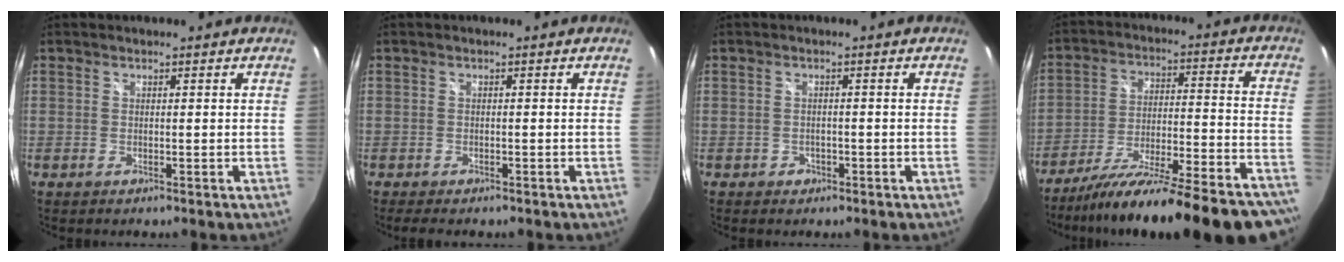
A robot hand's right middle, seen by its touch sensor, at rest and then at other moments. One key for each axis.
{"total": 3.1, "fx": -2.5, "fy": 1.1, "fz": 1.5, "tx": -0.031, "ty": -0.017, "tz": -0.037}
{"total": 1.9, "fx": -1.0, "fy": 1.5, "fz": 0.4, "tx": -0.009, "ty": 0.000, "tz": -0.013}
{"total": 29.0, "fx": -24.9, "fy": 3.5, "fz": 14.4, "tx": -0.216, "ty": -0.063, "tz": -0.349}